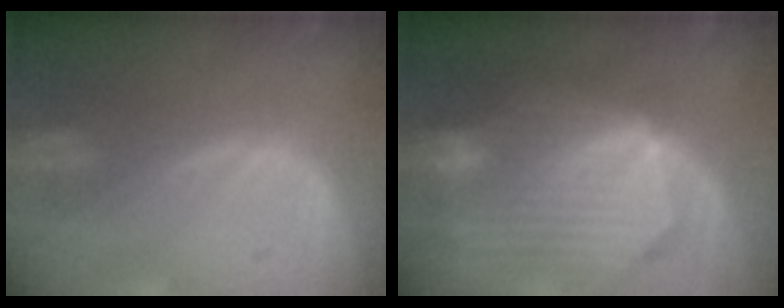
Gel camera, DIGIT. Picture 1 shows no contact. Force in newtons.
{"total": 10.6, "press": 9.2, "slide": 5.2}